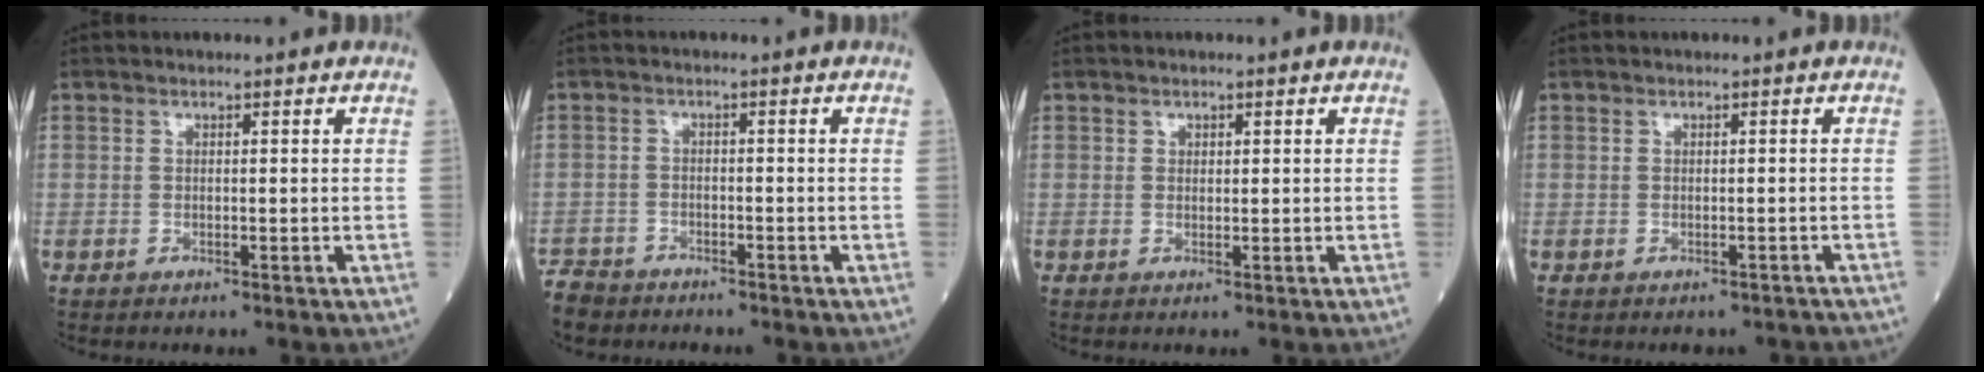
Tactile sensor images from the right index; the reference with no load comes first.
{"total": 5.0, "force": [-4.6, 2.0, 0.2], "torque": [-0.004, -0.007, -0.089]}
{"total": 0.7, "force": [0.4, 0.5, 0.2], "torque": [0.001, -0.002, 0.004]}
{"total": 3.0, "force": [-2.6, 1.4, 0.5], "torque": [-0.001, 0.006, -0.031]}